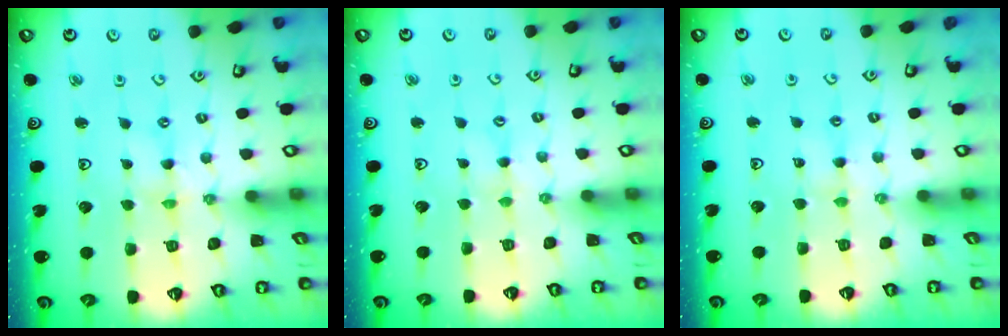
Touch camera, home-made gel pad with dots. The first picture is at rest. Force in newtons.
{"total": 1.5, "press": 1.4, "slide": 0.3}
{"total": 2.6, "press": 2.6, "slide": 0.3}